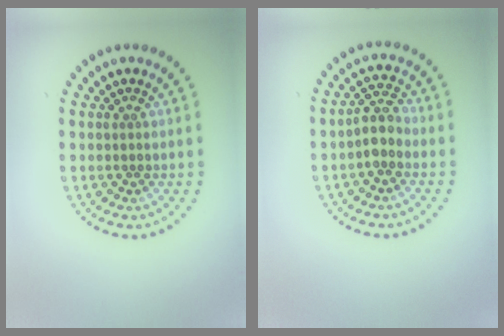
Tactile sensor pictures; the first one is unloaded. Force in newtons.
{"total": 2.4, "press": 2.0, "slide": 1.3}